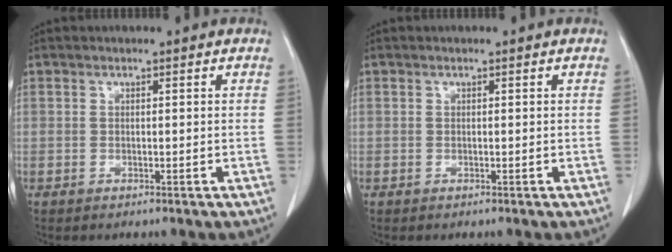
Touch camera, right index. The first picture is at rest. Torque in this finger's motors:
{"motor_torque": [0.00, 0.00, 0.00, 0.00]}